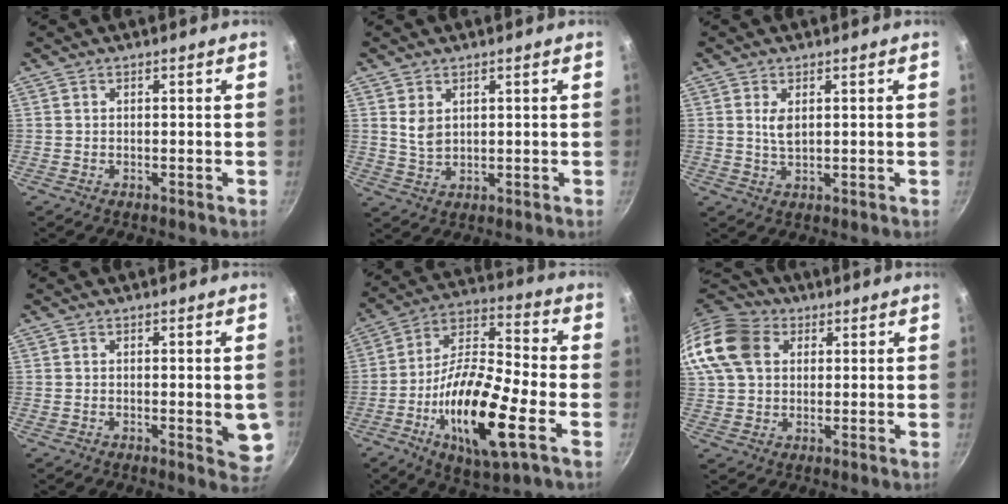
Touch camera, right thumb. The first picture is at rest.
{"total": 3.9, "force": [1.5, 2.5, 2.6], "torque": [-0.042, -0.013, 0.036]}
{"total": 3.0, "force": [0.9, 1.5, 2.5], "torque": [-0.044, -0.010, 0.019]}
{"total": 5.7, "force": [-0.6, 1.8, 5.4], "torque": [-0.054, -0.011, -0.007]}
{"total": 20.6, "force": [-6.6, 6.1, 18.5], "torque": [-0.338, 0.026, -0.133]}
{"total": 18.7, "force": [6.1, 14.3, 10.3], "torque": [-0.234, 0.027, 0.105]}